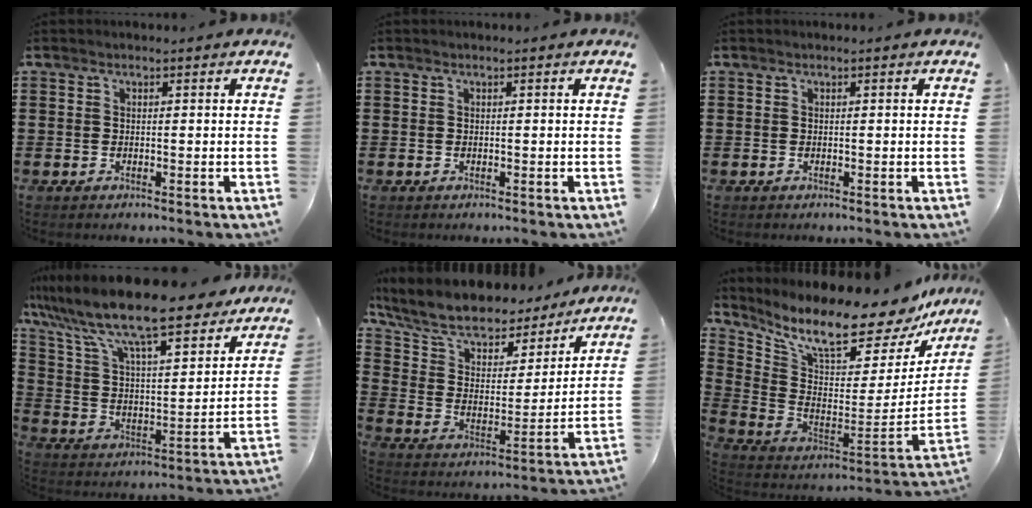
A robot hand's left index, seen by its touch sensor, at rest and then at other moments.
{"total": 0.0}
{"total": 0.0}
{"total": 12.2, "force": [10.5, 0.8, 6.1], "torque": [-0.159, -0.065, 0.178]}
{"total": 8.9, "force": [7.6, 3.1, 3.2], "torque": [-0.100, -0.048, 0.132]}
{"total": 11.8, "force": [9.8, 2.0, 6.2], "torque": [-0.140, -0.084, 0.162]}